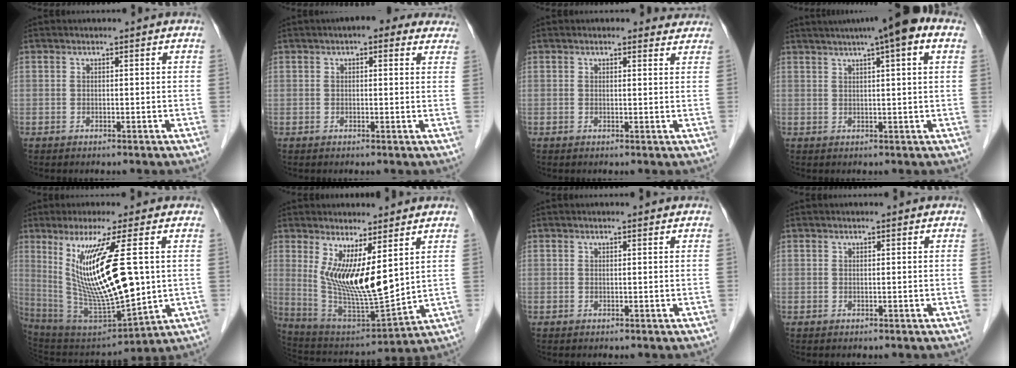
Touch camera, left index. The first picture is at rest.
{"total": 6.0, "force": [3.9, 2.2, 3.9], "torque": [-0.036, 0.029, 0.044]}
{"total": 2.3, "force": [2.1, 0.9, 0.4], "torque": [-0.001, -0.001, 0.012]}
{"total": 10.6, "force": [6.4, 0.8, 8.4], "torque": [-0.124, 0.037, 0.082]}
{"total": 17.2, "force": [3.1, 2.3, 16.8], "torque": [-0.323, -0.021, 0.070]}
{"total": 12.0, "force": [3.9, 2.3, 11.1], "torque": [-0.214, -0.027, 0.087]}
{"total": 0.0}
{"total": 0.0}